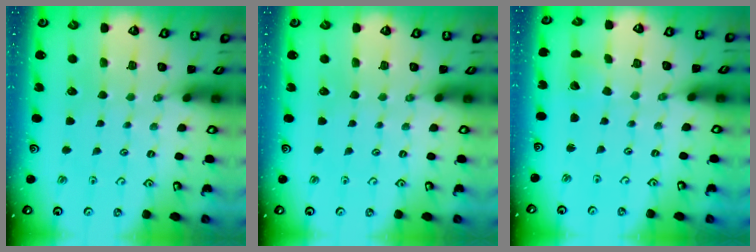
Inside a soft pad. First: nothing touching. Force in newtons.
{"total": 0.0}
{"total": 2.6, "press": 2.6, "slide": 0.1}